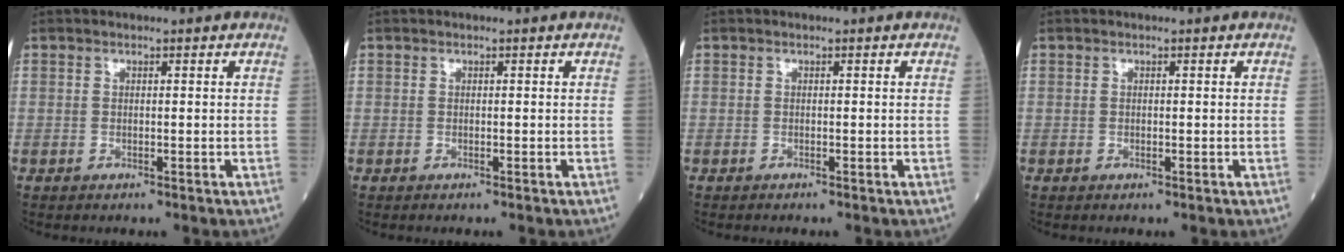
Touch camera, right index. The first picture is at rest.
{"total": 0.8, "force": [-0.7, 0.0, 0.3], "torque": [0.000, 0.001, -0.011]}
{"total": 0.7, "force": [-0.6, 0.0, 0.2], "torque": [0.002, 0.001, -0.011]}
{"total": 0.0}